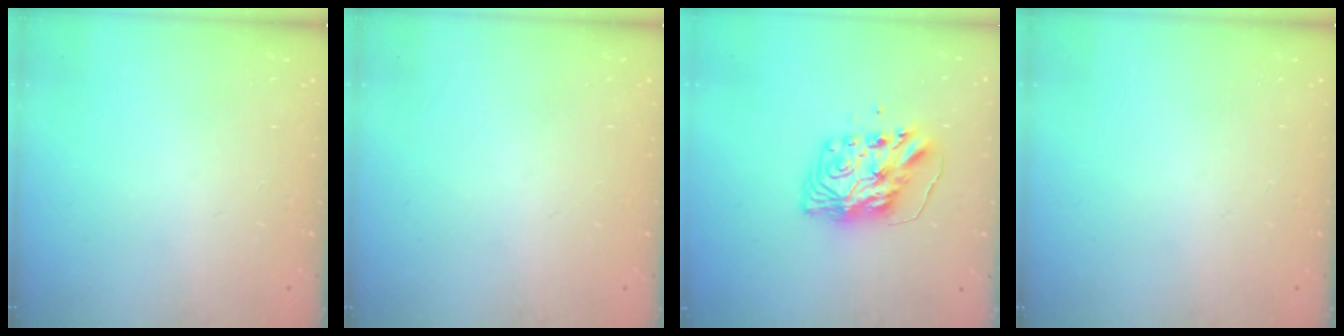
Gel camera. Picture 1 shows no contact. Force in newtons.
{"total": 0.0}
{"total": 9.9, "press": 9.9, "slide": 0.8}
{"total": 0.0}